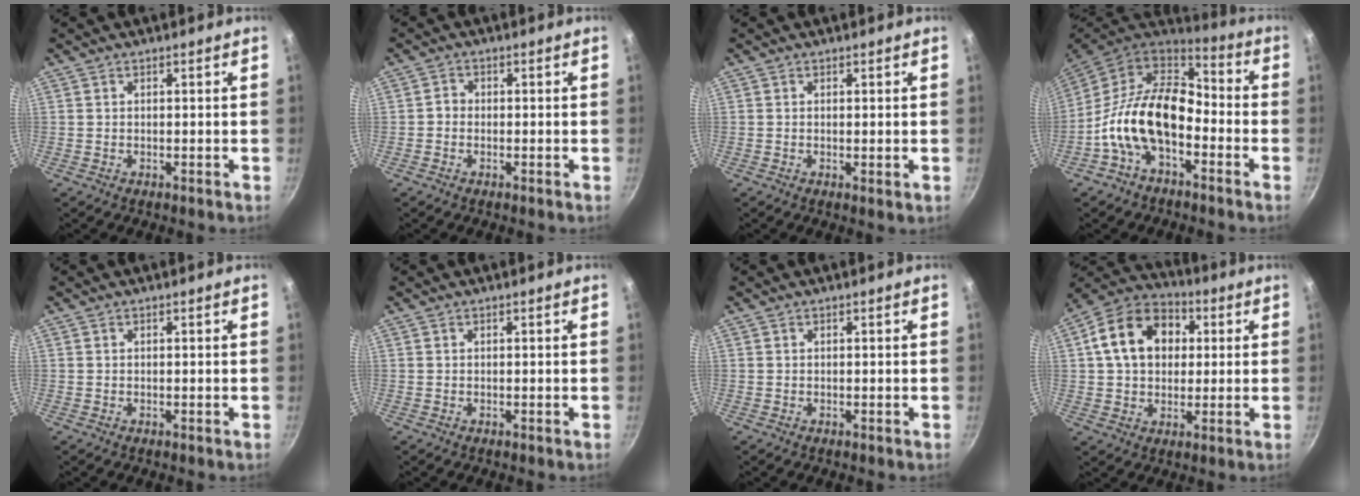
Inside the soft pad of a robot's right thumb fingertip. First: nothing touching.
{"total": 1.6, "force": [-0.5, 1.4, 0.6], "torque": [-0.003, 0.009, -0.014]}
{"total": 1.1, "force": [0.1, 0.1, 1.0], "torque": [-0.017, -0.007, -0.002]}
{"total": 17.1, "force": [-4.4, 10.3, 12.9], "torque": [-0.208, 0.050, -0.098]}
{"total": 0.0}
{"total": 0.0}
{"total": 0.0}
{"total": 15.2, "force": [3.1, 11.5, 9.4], "torque": [-0.135, 0.025, 0.036]}